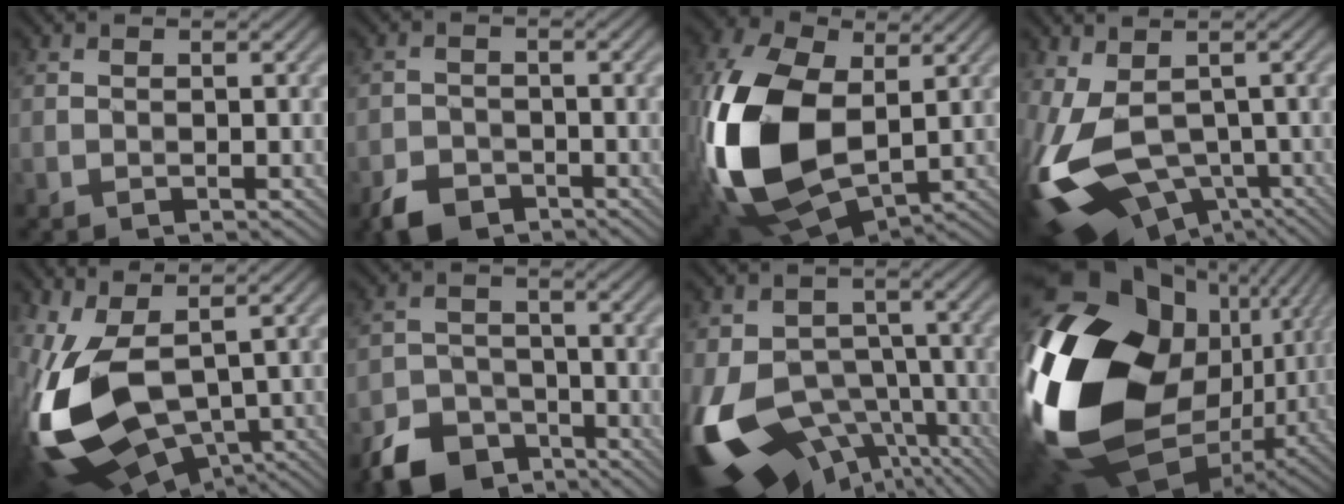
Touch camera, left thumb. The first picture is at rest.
{"total": 4.0, "force": [-2.9, 2.2, 1.6], "torque": [-0.032, -0.006, -0.061]}
{"total": 16.6, "force": [-0.8, 10.7, 12.7], "torque": [-0.340, -0.019, -0.015]}
{"total": 15.6, "force": [-3.7, 9.1, 12.1], "torque": [-0.305, -0.042, -0.037]}
{"total": 16.1, "force": [-2.4, 8.9, 13.2], "torque": [-0.325, -0.055, -0.012]}
{"total": 7.8, "force": [-5.7, 4.3, 3.2], "torque": [-0.064, -0.013, -0.109]}
{"total": 19.5, "force": [-8.7, 13.2, 11.5], "torque": [-0.260, -0.048, -0.100]}
{"total": 23.4, "force": [-1.0, 16.5, 16.5], "torque": [-0.389, -0.049, 0.008]}